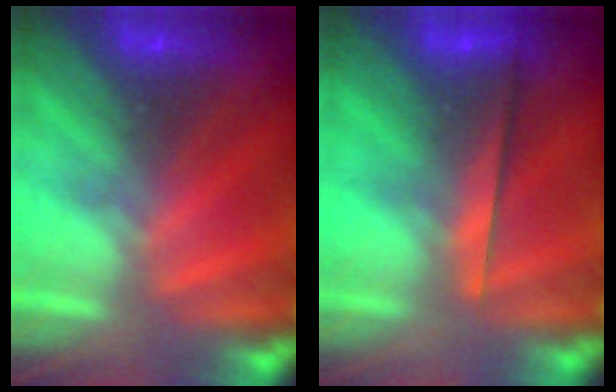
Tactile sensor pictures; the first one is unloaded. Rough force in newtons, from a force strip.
{"total": 2.3}